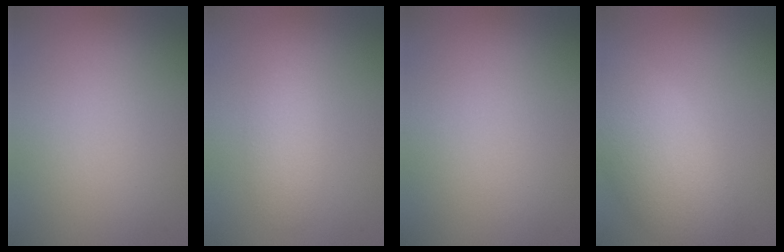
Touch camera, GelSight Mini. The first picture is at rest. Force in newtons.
{"total": 2.6, "press": 2.6, "slide": 0.2}
{"total": 0.0}
{"total": 6.3, "press": 6.3, "slide": 0.5}